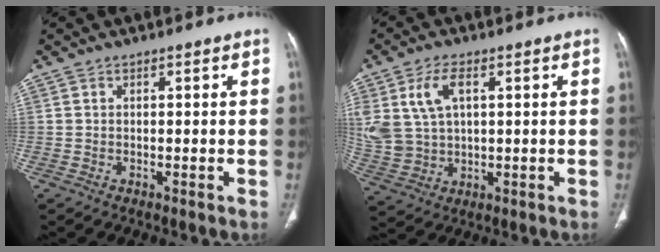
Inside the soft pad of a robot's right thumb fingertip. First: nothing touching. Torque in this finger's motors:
{"motor_torque": [-0.03, 0.34, 0.22, 0.27, 0.12]}